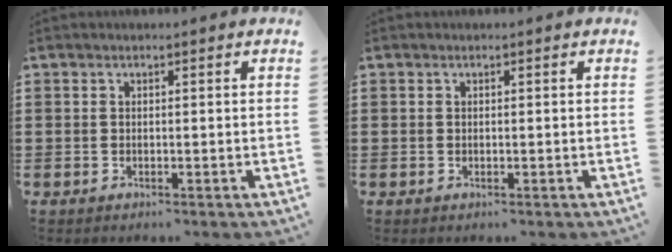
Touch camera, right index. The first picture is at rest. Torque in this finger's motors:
{"motor_torque": [-0.17, 1.97, 0.00, 0.00]}